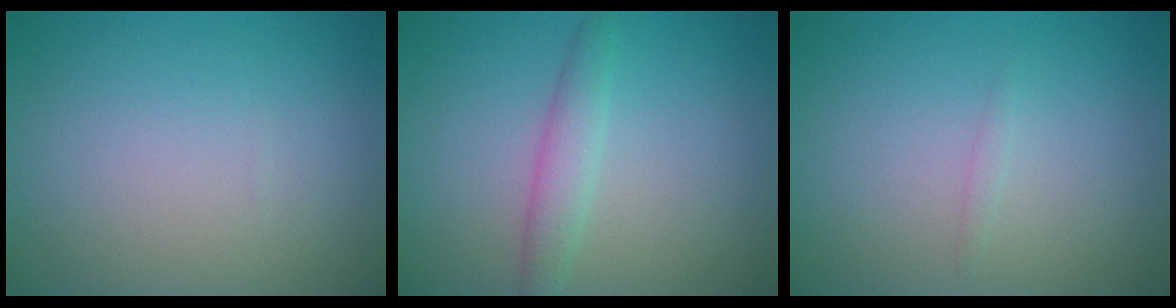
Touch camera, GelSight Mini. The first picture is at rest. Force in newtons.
{"total": 2.3, "press": 2.3, "slide": 0.1}
{"total": 0.6, "press": 0.6, "slide": 0.1}